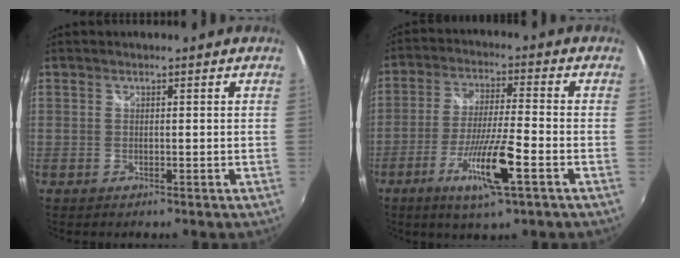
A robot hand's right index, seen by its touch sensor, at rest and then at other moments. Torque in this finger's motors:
{"motor_torque": [1.13, 1.01, 0.31, 0.11]}